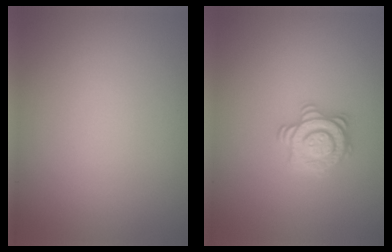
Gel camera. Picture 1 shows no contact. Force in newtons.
{"total": 2.8, "press": 2.7, "slide": 0.9}